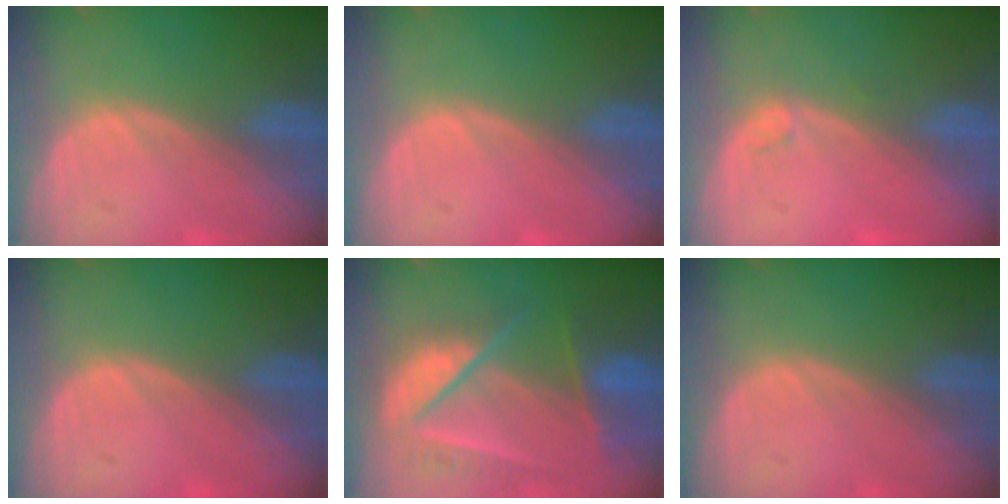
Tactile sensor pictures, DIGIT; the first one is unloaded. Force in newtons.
{"total": 0.0}
{"total": 1.0, "press": 0.9, "slide": 0.3}
{"total": 0.0}
{"total": 9.7, "press": 8.2, "slide": 5.1}
{"total": 0.0}